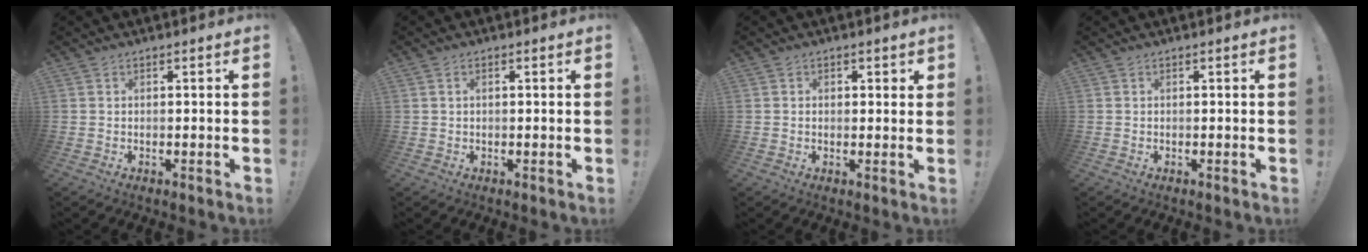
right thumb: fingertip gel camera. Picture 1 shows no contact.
{"total": 0.9, "force": [0.2, 0.6, 0.7], "torque": [-0.015, 0.004, 0.003]}
{"total": 1.5, "force": [0.6, 1.3, 0.4], "torque": [0.006, -0.003, 0.007]}
{"total": 0.0}